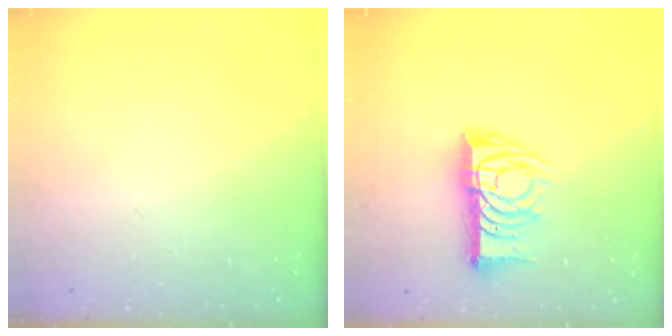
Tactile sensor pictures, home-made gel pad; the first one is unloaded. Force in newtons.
{"total": 14.2, "press": 14.2, "slide": 0.3}